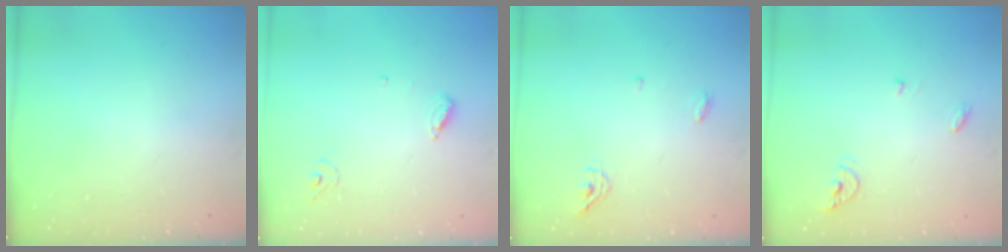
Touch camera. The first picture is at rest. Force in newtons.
{"total": 5.9, "press": 5.9, "slide": 0.6}
{"total": 4.9, "press": 4.8, "slide": 1.0}
{"total": 5.7, "press": 5.7, "slide": 0.5}